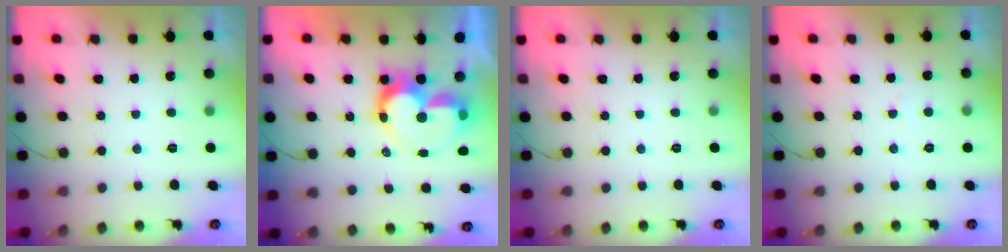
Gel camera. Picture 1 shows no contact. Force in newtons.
{"total": 12.7, "press": 12.6, "slide": 0.9}
{"total": 0.0}
{"total": 1.4, "press": 1.4, "slide": 0.1}